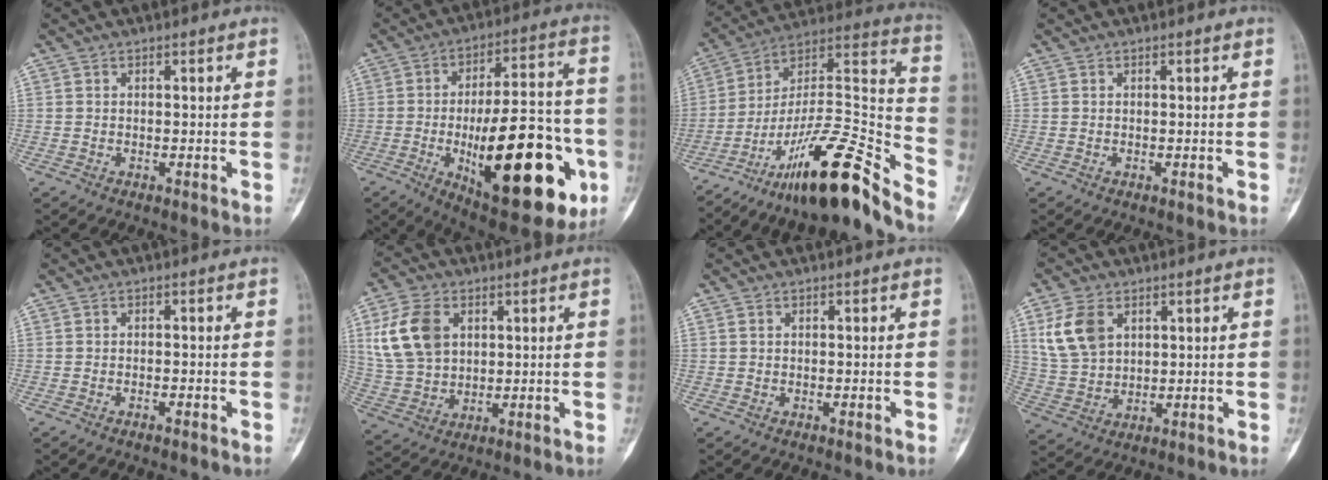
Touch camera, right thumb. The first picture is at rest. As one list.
[{"total": 30.0, "force": [-8.6, 11.5, 26.4], "torque": [-0.348, 0.010, -0.107]}, {"total": 24.1, "force": [-17.5, 4.4, 16.0], "torque": [-0.249, 0.111, -0.294]}, {"total": 0.0}, {"total": 1.1, "force": [-0.9, 0.2, 0.6], "torque": [-0.016, 0.006, -0.010]}, {"total": 12.5, "force": [3.6, 8.9, 8.1], "torque": [-0.148, -0.003, 0.076]}, {"total": 0.0}, {"total": 9.3, "force": [3.7, 6.3, 5.8], "torque": [-0.107, -0.009, 0.084]}]